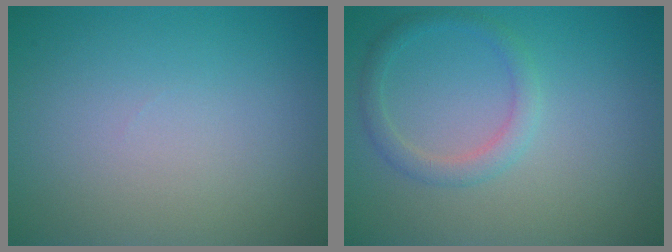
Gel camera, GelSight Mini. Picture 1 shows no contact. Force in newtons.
{"total": 2.0, "press": 2.0, "slide": 0.1}